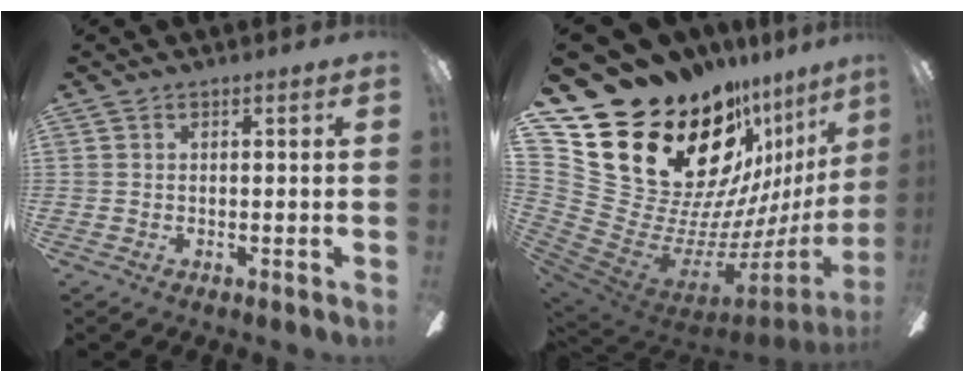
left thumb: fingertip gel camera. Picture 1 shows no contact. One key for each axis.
{"total": 31.1, "fx": 17.6, "fy": 17.9, "fz": 18.3, "tx": -0.295, "ty": -0.181, "tz": 0.391}